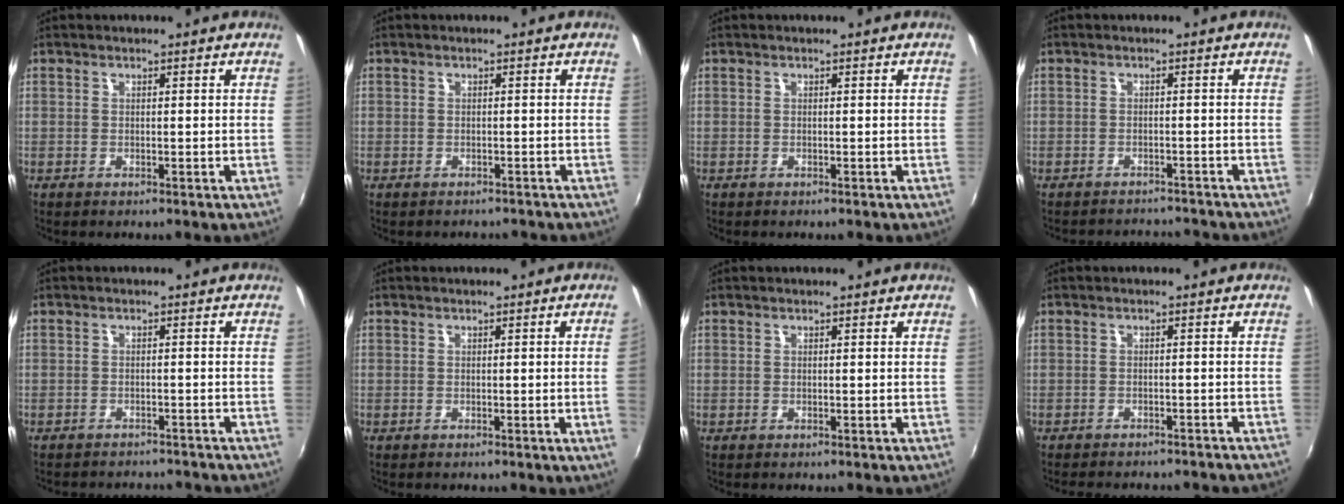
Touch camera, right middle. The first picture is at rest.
{"total": 2.1, "force": [-1.9, 0.7, 0.5], "torque": [-0.009, -0.009, -0.024]}
{"total": 0.0}
{"total": 6.7, "force": [-6.4, 1.5, 1.3], "torque": [-0.037, -0.002, -0.085]}
{"total": 6.4, "force": [-5.9, 2.0, 1.6], "torque": [-0.043, -0.003, -0.079]}
{"total": 2.2, "force": [0.0, -1.4, 1.7], "torque": [-0.018, -0.013, 0.003]}
{"total": 0.0}
{"total": 11.4, "force": [-10.1, 2.7, 4.5], "torque": [-0.096, -0.017, -0.128]}